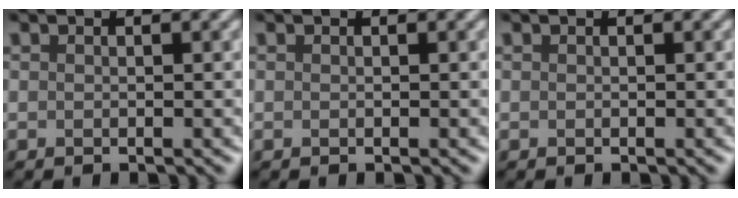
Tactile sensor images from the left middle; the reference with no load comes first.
{"total": 0.0}
{"total": 0.0}